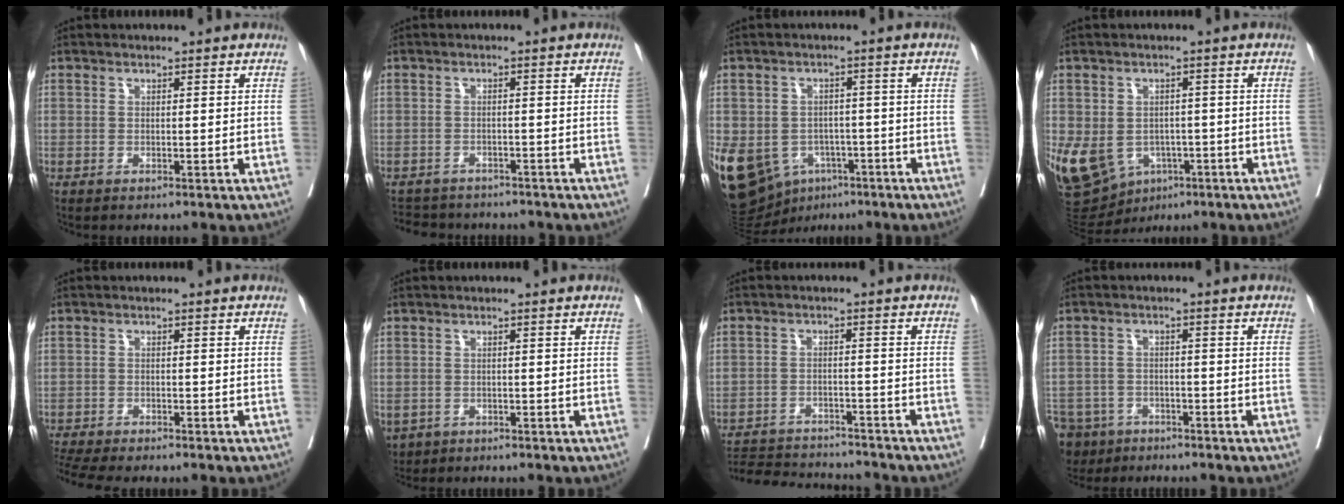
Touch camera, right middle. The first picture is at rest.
{"total": 8.2, "force": [-7.5, 2.8, 1.8], "torque": [-0.033, 0.002, -0.098]}
{"total": 21.6, "force": [-9.1, 16.7, 10.3], "torque": [-0.296, -0.008, -0.123]}
{"total": 12.2, "force": [-4.5, 9.4, 6.2], "torque": [-0.138, 0.006, -0.058]}
{"total": 7.1, "force": [-6.1, 0.9, 3.5], "torque": [-0.060, -0.004, -0.099]}
{"total": 4.3, "force": [-2.3, 3.4, 1.4], "torque": [-0.037, -0.004, -0.033]}
{"total": 12.7, "force": [-12.2, 1.7, 3.1], "torque": [-0.056, 0.003, -0.175]}
{"total": 11.4, "force": [-7.7, 7.8, 3.1], "torque": [-0.098, -0.010, -0.118]}